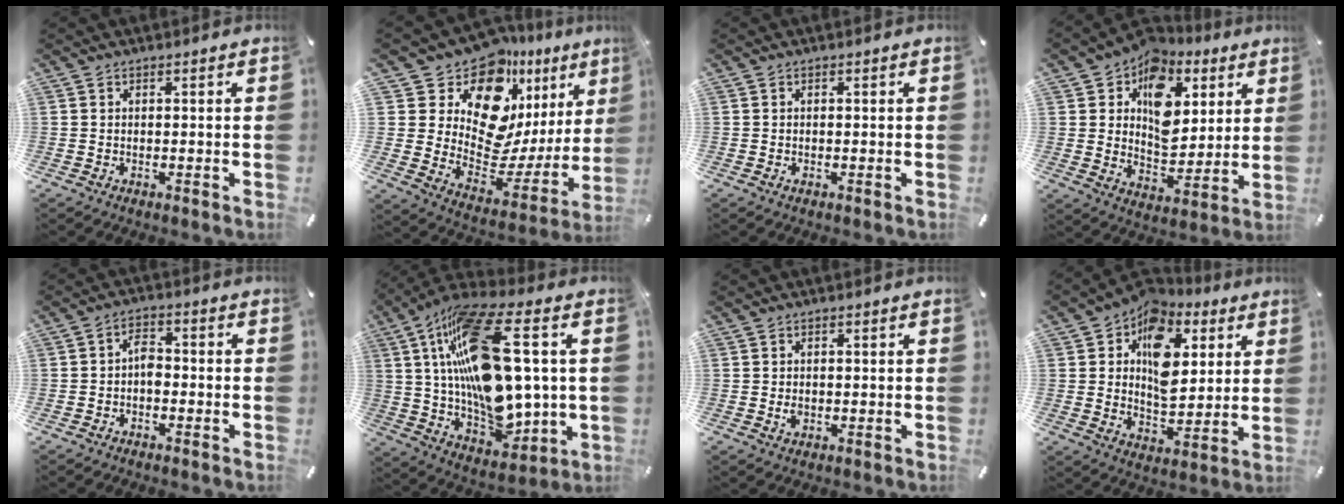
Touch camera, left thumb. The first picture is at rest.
{"total": 15.6, "force": [11.0, 8.7, 6.8], "torque": [-0.101, -0.138, 0.186]}
{"total": 0.6, "force": [-0.2, 0.3, 0.4], "torque": [-0.008, -0.003, -0.004]}
{"total": 13.8, "force": [5.8, 10.4, 7.0], "torque": [-0.104, -0.042, 0.107]}
{"total": 3.9, "force": [-1.2, 2.4, 2.8], "torque": [-0.065, 0.008, -0.027]}
{"total": 24.2, "force": [4.7, 11.4, 20.9], "torque": [-0.395, -0.026, 0.079]}
{"total": 1.4, "force": [-0.1, 1.1, 0.9], "torque": [-0.012, 0.000, -0.004]}
{"total": 14.6, "force": [5.5, 10.4, 8.7], "torque": [-0.135, -0.025, 0.101]}